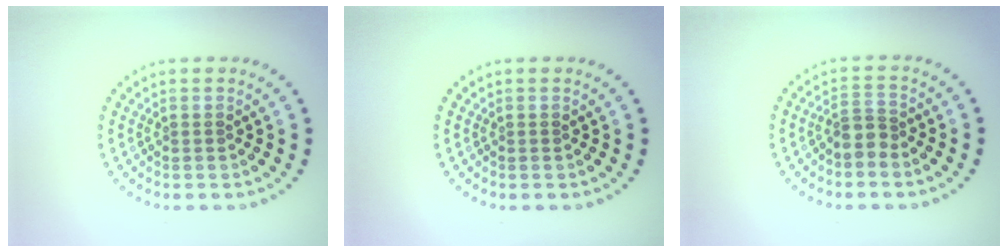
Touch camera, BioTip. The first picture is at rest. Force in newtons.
{"total": 0.0}
{"total": 2.0, "press": 1.6, "slide": 1.2}